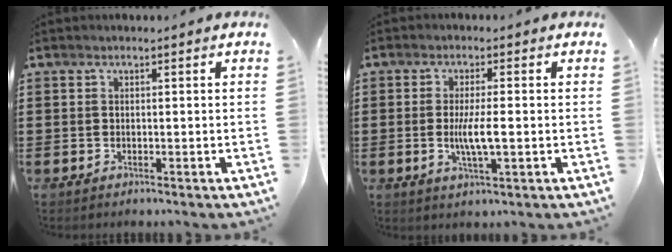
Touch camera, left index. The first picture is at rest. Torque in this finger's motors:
{"motor_torque": [1.18, 0.16, 0.38, 0.16]}